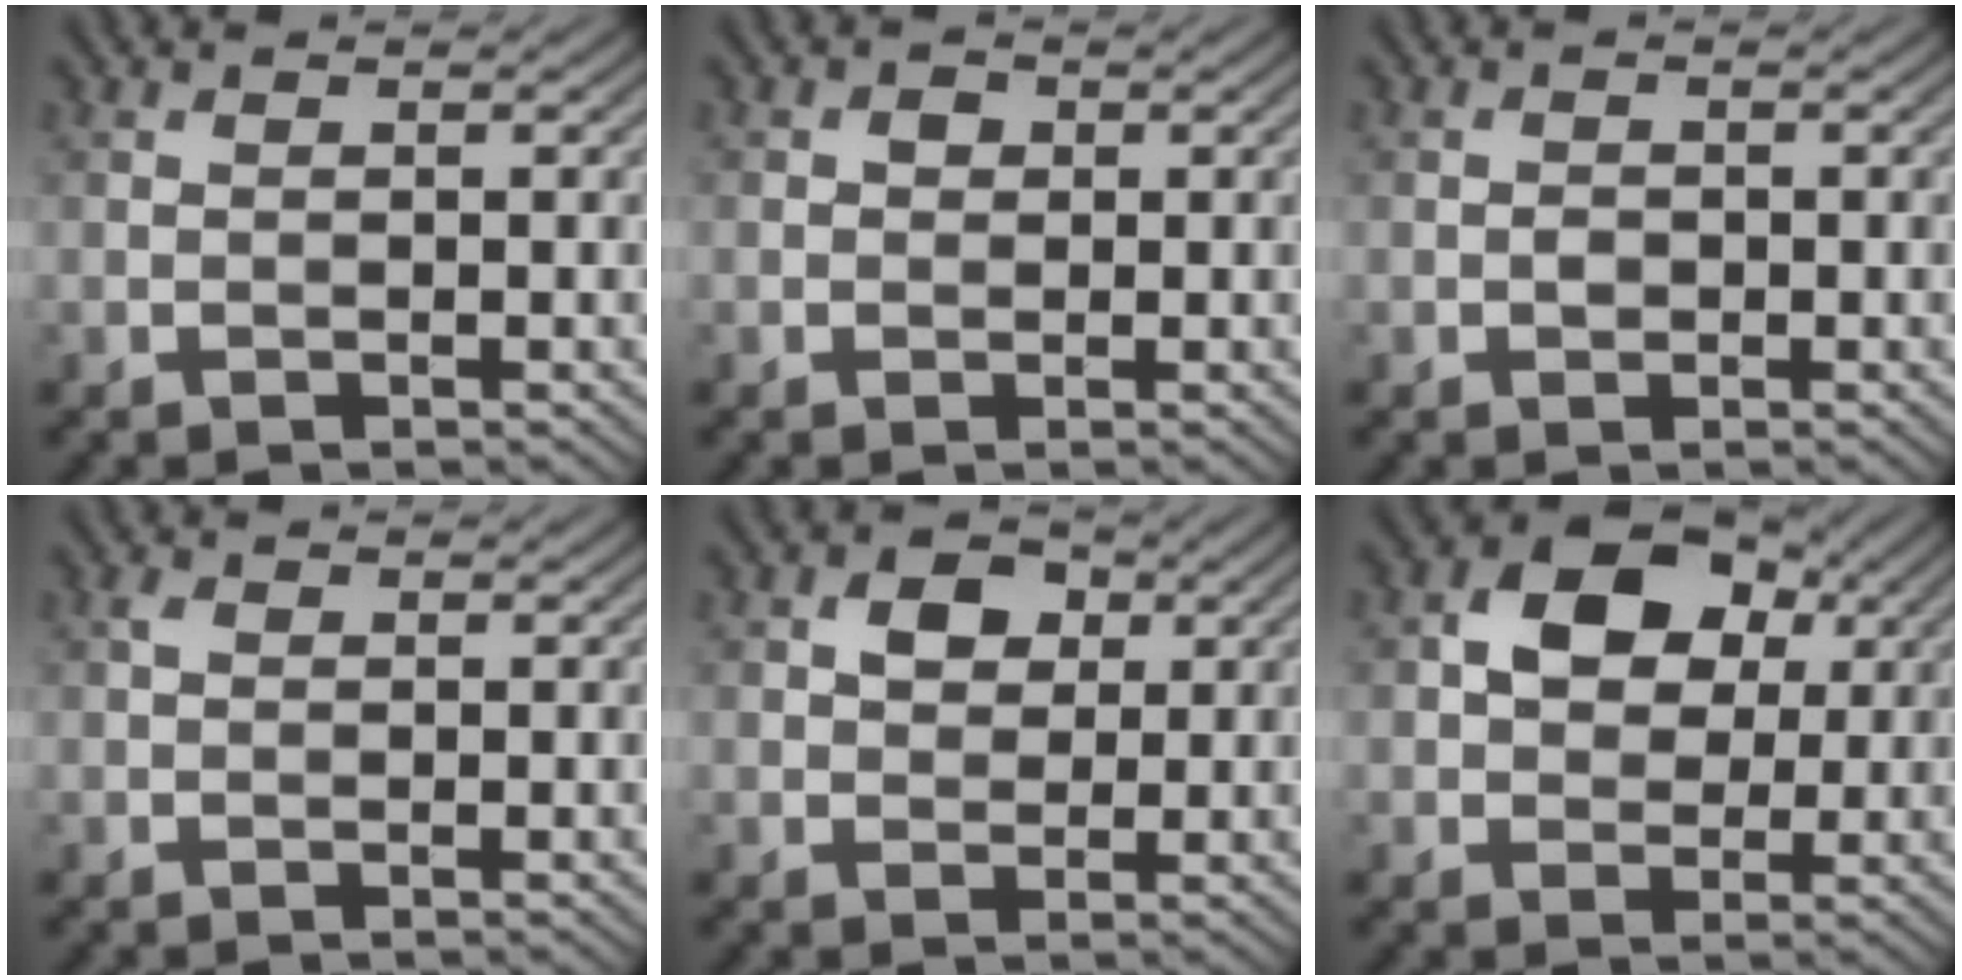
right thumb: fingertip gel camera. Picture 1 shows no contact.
{"total": 1.3, "force": [0.2, 1.2, 0.5], "torque": [-0.007, -0.001, -0.001]}
{"total": 1.1, "force": [-0.3, 0.9, 0.5], "torque": [-0.008, -0.003, -0.008]}
{"total": 0.8, "force": [0.1, 0.7, 0.5], "torque": [-0.011, 0.001, 0.000]}
{"total": 3.7, "force": [1.0, 3.0, 2.0], "torque": [-0.038, 0.006, 0.010]}
{"total": 8.4, "force": [2.2, 6.2, 5.2], "torque": [-0.096, 0.012, 0.026]}